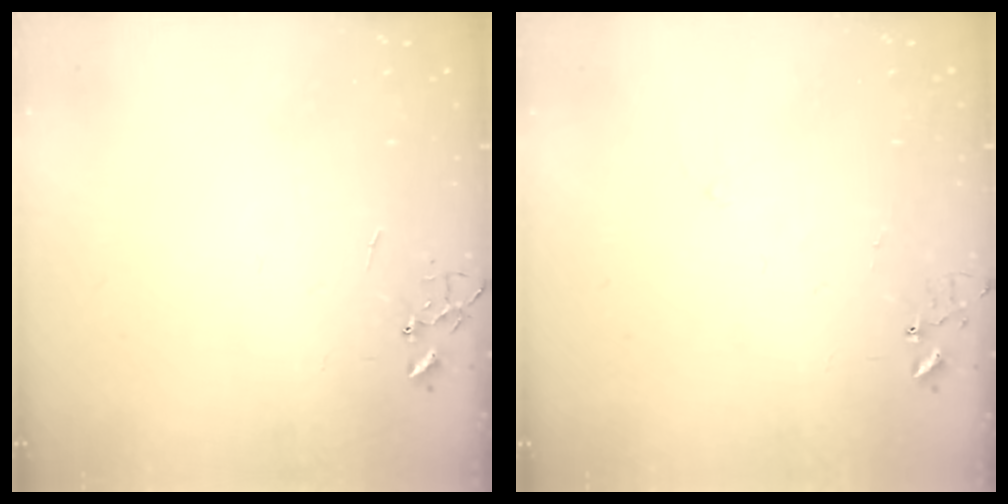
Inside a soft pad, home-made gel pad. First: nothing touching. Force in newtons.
{"total": 4.7, "press": 4.6, "slide": 0.4}